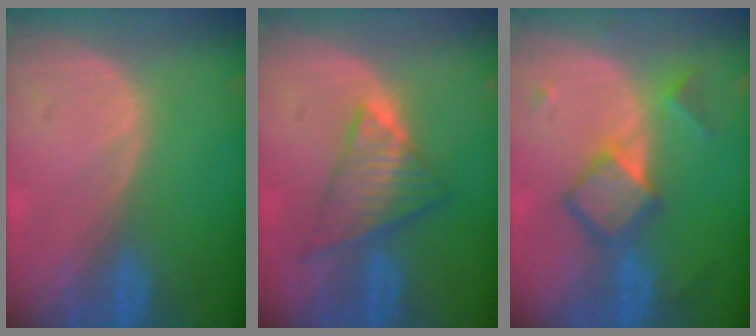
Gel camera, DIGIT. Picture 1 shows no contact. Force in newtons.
{"total": 6.7, "press": 6.4, "slide": 1.9}
{"total": 6.2, "press": 6.2, "slide": 0.3}